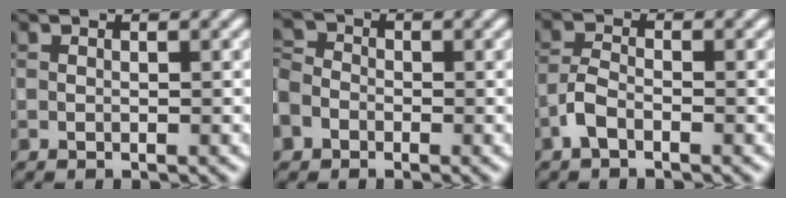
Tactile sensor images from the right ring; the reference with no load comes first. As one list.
[{"total": 7.6, "force": [-3.9, 5.9, 2.8], "torque": [-0.071, -0.011, -0.082]}, {"total": 2.1, "force": [-1.3, 0.9, 1.4], "torque": [-0.029, 0.005, -0.032]}]